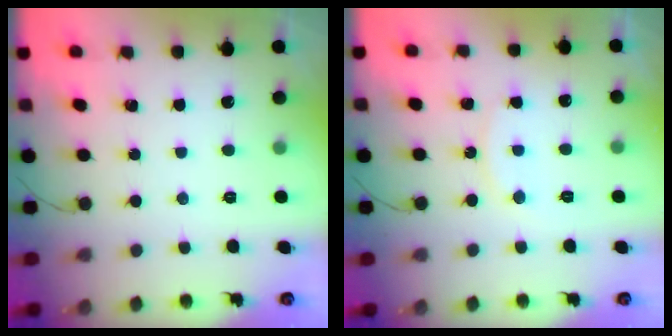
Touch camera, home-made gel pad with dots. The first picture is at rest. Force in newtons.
{"total": 6.6, "press": 6.6, "slide": 0.3}